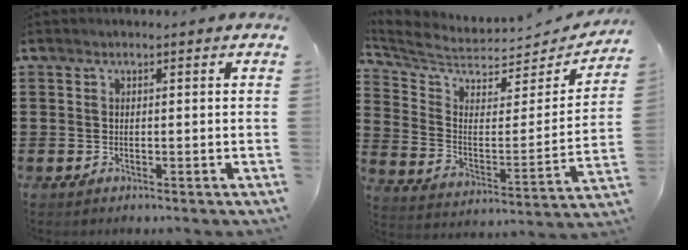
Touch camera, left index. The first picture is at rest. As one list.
[{"total": 5.0, "force": [4.5, 1.6, 1.5], "torque": [-0.059, -0.047, 0.073]}]